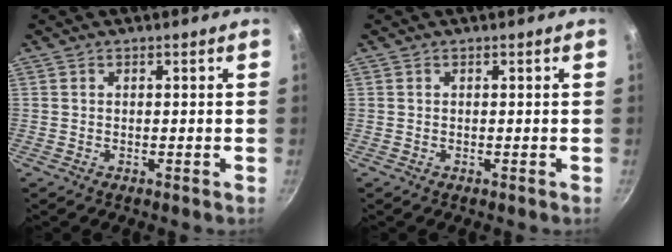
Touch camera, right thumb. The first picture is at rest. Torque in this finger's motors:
{"motor_torque": [-0.10, 0.10, 0.00, 0.00, 0.01]}